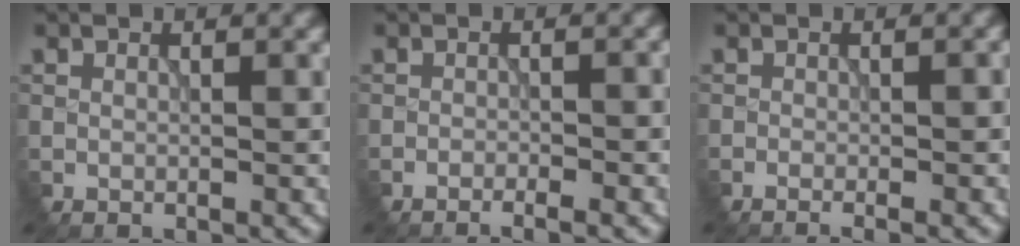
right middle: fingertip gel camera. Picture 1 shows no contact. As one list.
[{"total": 2.2, "force": [-1.7, 0.2, 1.5], "torque": [-0.014, 0.008, -0.023]}, {"total": 2.7, "force": [-0.7, 1.1, 2.3], "torque": [-0.001, 0.008, -0.016]}]